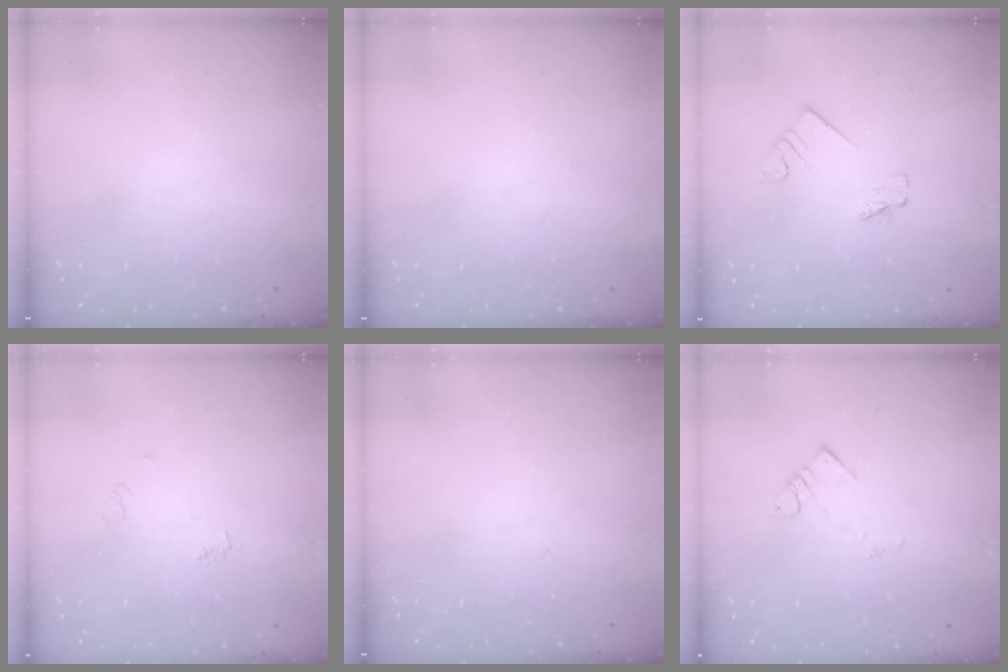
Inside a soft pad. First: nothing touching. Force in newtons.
{"total": 0.0}
{"total": 2.1, "press": 2.1, "slide": 0.0}
{"total": 3.9, "press": 3.8, "slide": 0.5}
{"total": 0.0}
{"total": 3.9, "press": 3.9, "slide": 0.3}